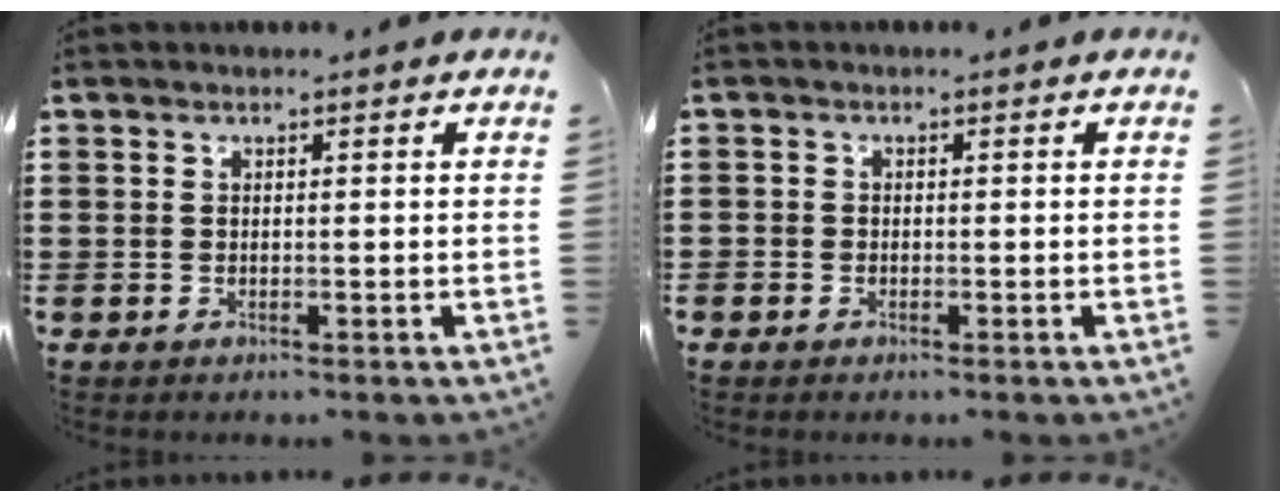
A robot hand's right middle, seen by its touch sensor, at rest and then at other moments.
{"total": 0.9, "force": [-0.5, 0.7, 0.1], "torque": [-0.003, 0.002, -0.011]}